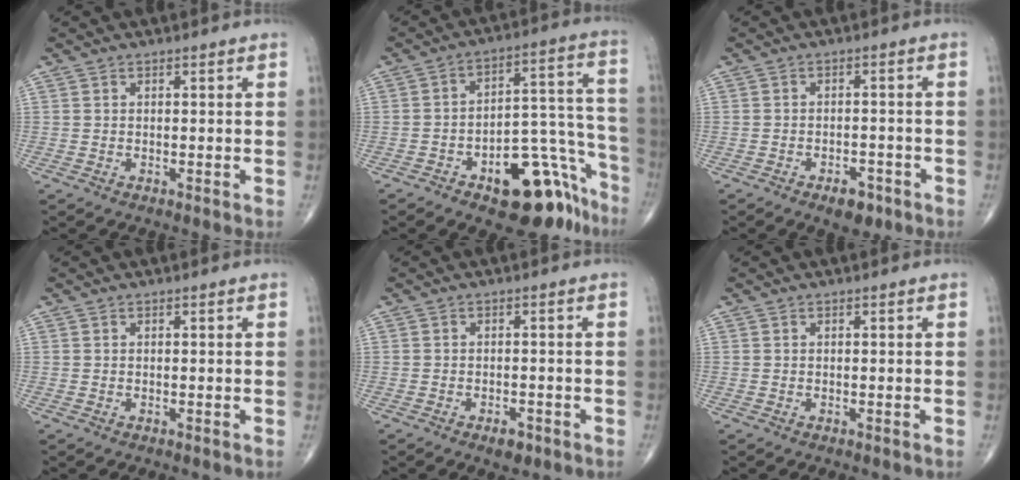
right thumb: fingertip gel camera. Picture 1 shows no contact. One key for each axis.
{"total": 19.1, "fx": -11.3, "fy": 8.8, "fz": 12.6, "tx": -0.088, "ty": 0.116, "tz": -0.155}
{"total": 4.7, "fx": -2.8, "fy": 2.5, "fz": 2.8, "tx": -0.030, "ty": 0.011, "tz": -0.038}
{"total": 0.0}
{"total": 2.8, "fx": -1.6, "fy": 1.4, "fz": 1.7, "tx": -0.024, "ty": 0.002, "tz": -0.021}
{"total": 0.0}